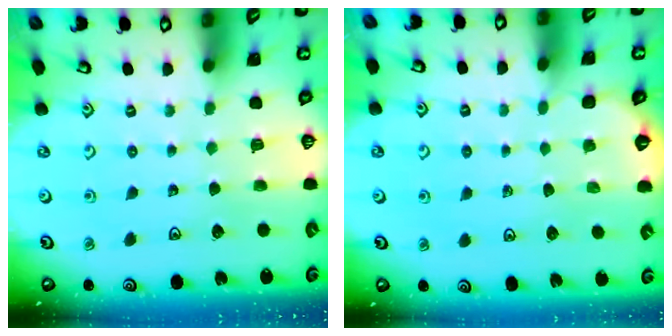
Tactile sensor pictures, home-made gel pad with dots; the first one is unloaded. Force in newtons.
{"total": 1.6, "press": 1.5, "slide": 0.5}